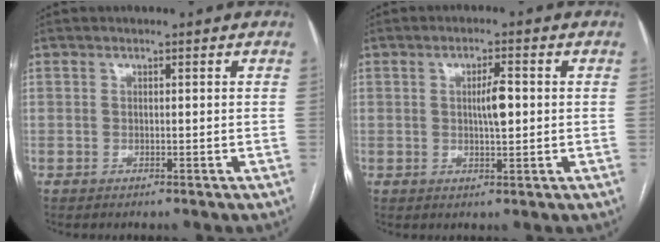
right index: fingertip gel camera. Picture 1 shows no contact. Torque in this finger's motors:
{"motor_torque": [0.01, -0.01, 0.09, 0.03]}